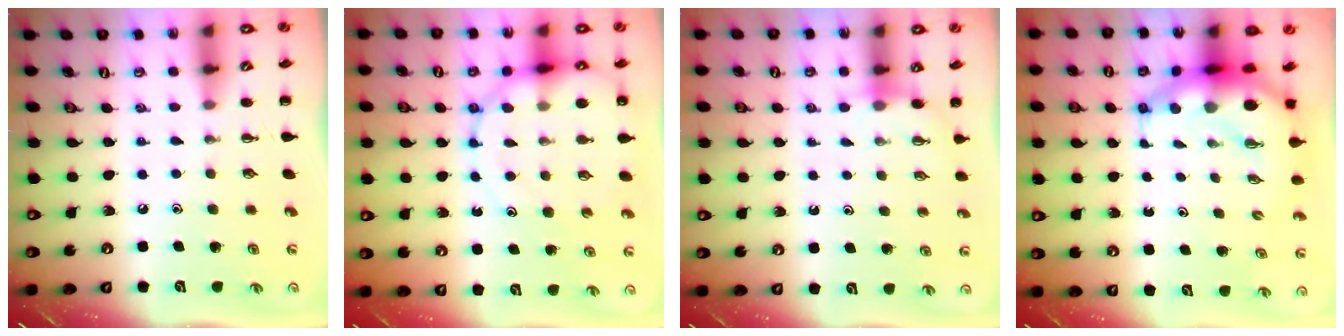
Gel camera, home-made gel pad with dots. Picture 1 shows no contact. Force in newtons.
{"total": 12.8, "press": 12.4, "slide": 3.1}
{"total": 2.6, "press": 2.5, "slide": 0.9}
{"total": 8.1, "press": 7.8, "slide": 2.1}